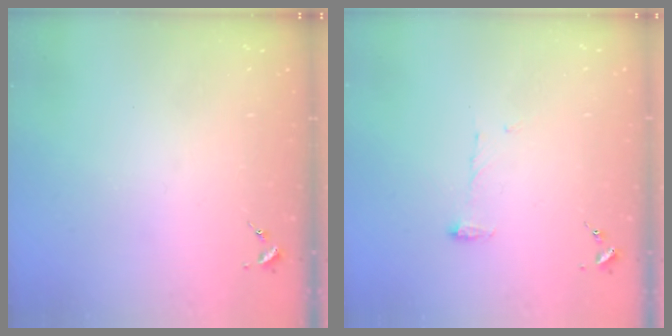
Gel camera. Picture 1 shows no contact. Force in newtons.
{"total": 6.9, "press": 6.9, "slide": 0.7}